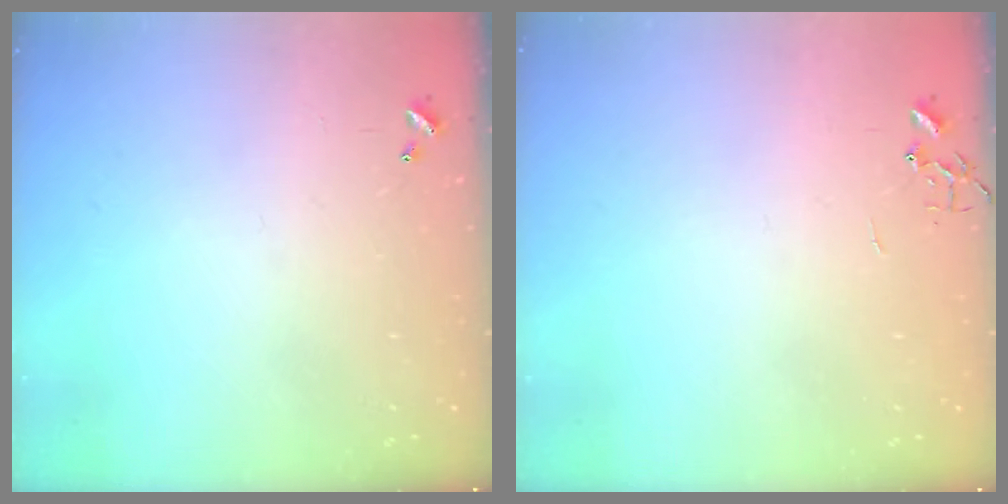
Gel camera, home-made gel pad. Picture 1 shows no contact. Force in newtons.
{"total": 0.0}